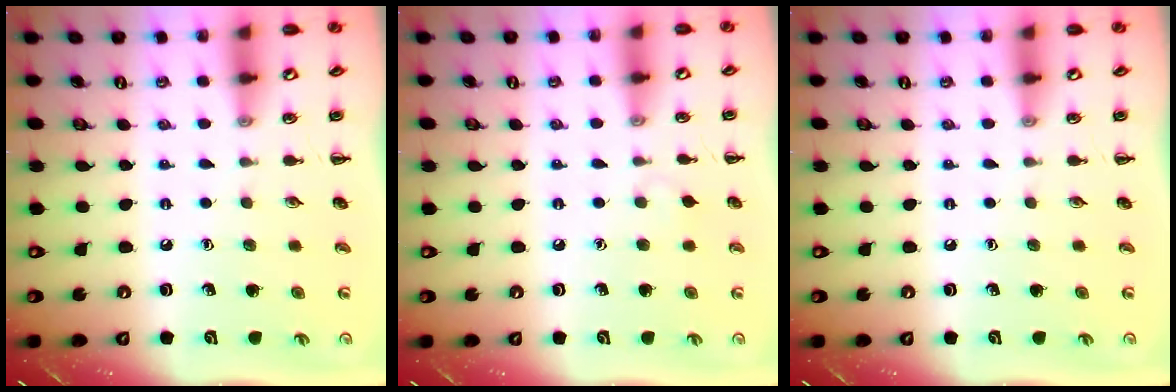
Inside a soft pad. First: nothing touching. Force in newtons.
{"total": 2.8, "press": 2.6, "slide": 1.1}
{"total": 0.0}